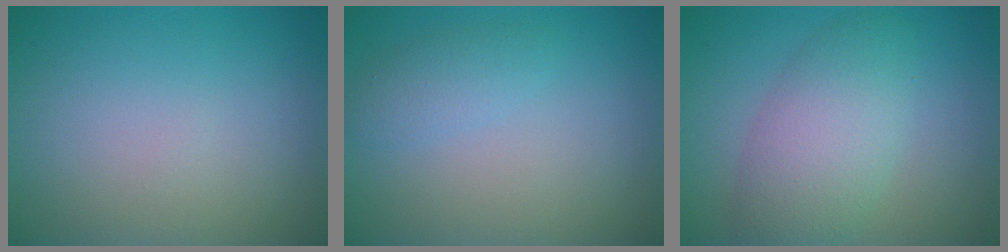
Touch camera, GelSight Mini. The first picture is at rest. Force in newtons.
{"total": 1.7, "press": 1.7, "slide": 0.1}
{"total": 5.7, "press": 5.7, "slide": 0.1}